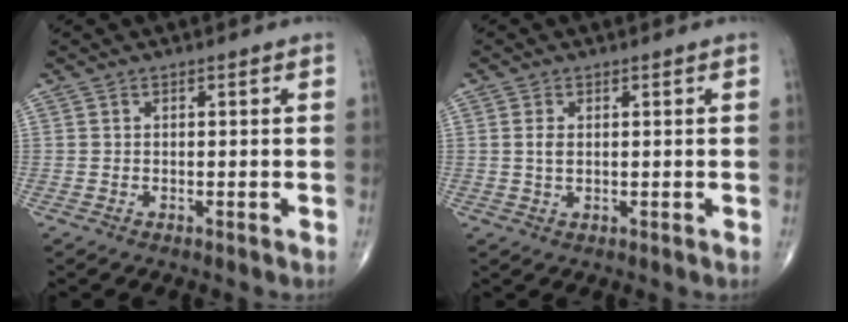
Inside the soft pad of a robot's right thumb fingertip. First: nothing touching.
{"total": 2.1, "force": [0.3, 1.2, 1.7], "torque": [-0.035, -0.002, 0.006]}